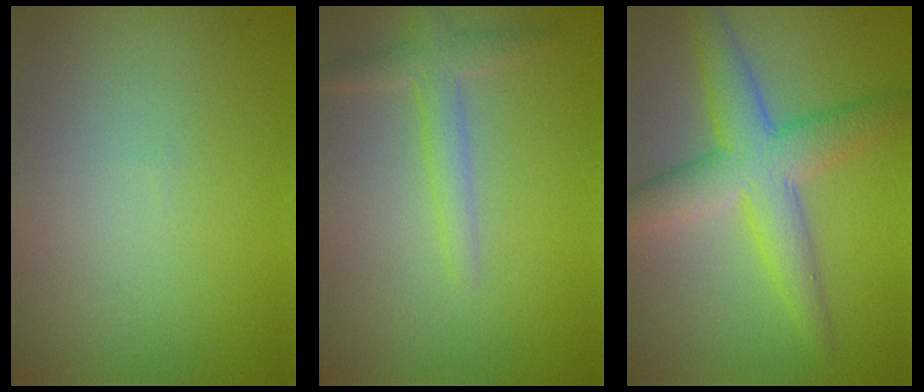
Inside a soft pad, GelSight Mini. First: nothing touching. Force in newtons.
{"total": 2.3, "press": 2.3, "slide": 0.1}
{"total": 5.9, "press": 5.9, "slide": 0.0}